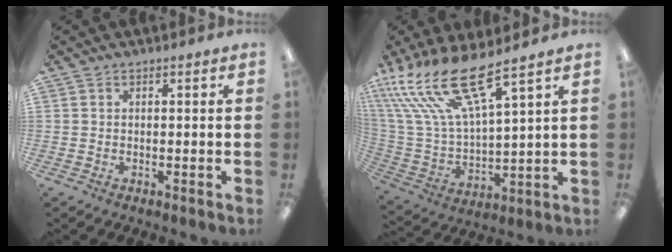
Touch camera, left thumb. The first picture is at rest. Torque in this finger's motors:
{"motor_torque": [0.43, 0.42, 1.81, -0.96, 0.49]}